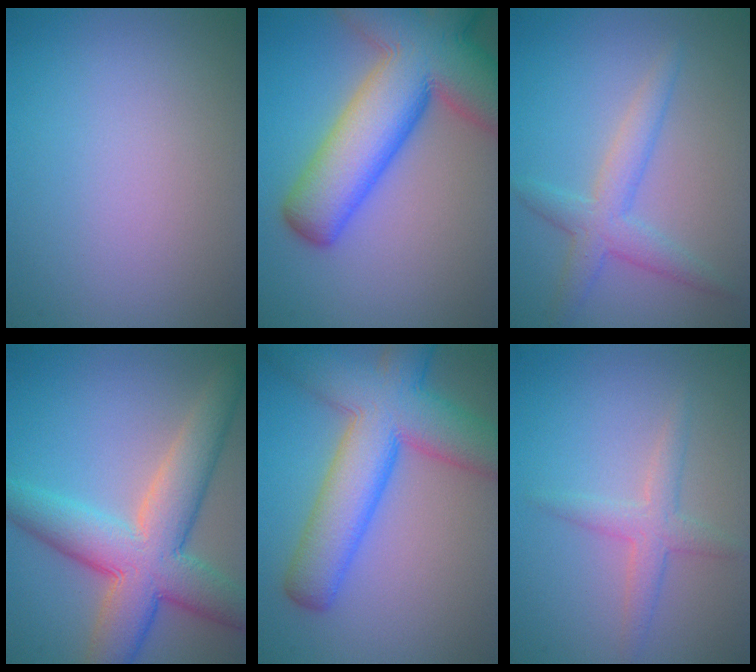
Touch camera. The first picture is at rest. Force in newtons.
{"total": 13.4, "press": 13.3, "slide": 0.7}
{"total": 3.3, "press": 3.3, "slide": 0.1}
{"total": 9.2, "press": 9.2, "slide": 0.8}
{"total": 9.9, "press": 9.9, "slide": 0.4}
{"total": 2.4, "press": 2.4, "slide": 0.0}